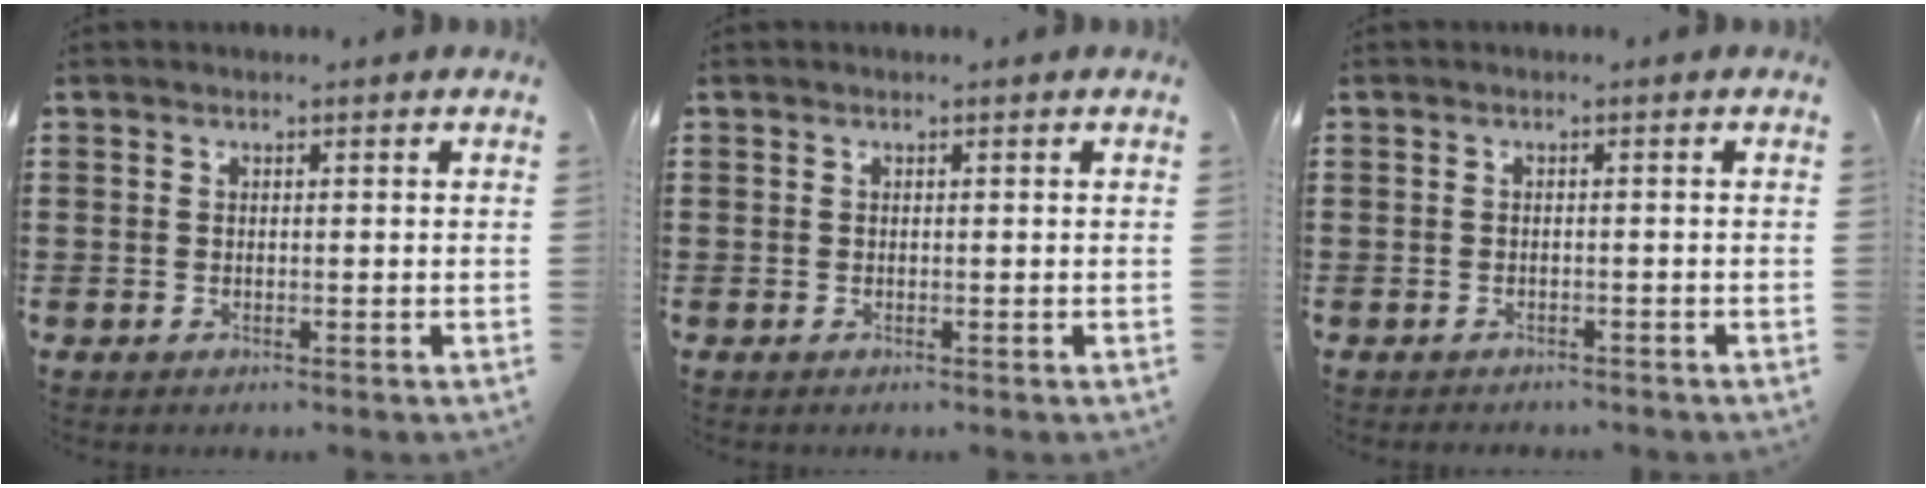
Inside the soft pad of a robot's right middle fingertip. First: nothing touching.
{"total": 0.0}
{"total": 0.9, "force": [-0.9, 0.1, 0.0], "torque": [-0.002, 0.001, -0.020]}